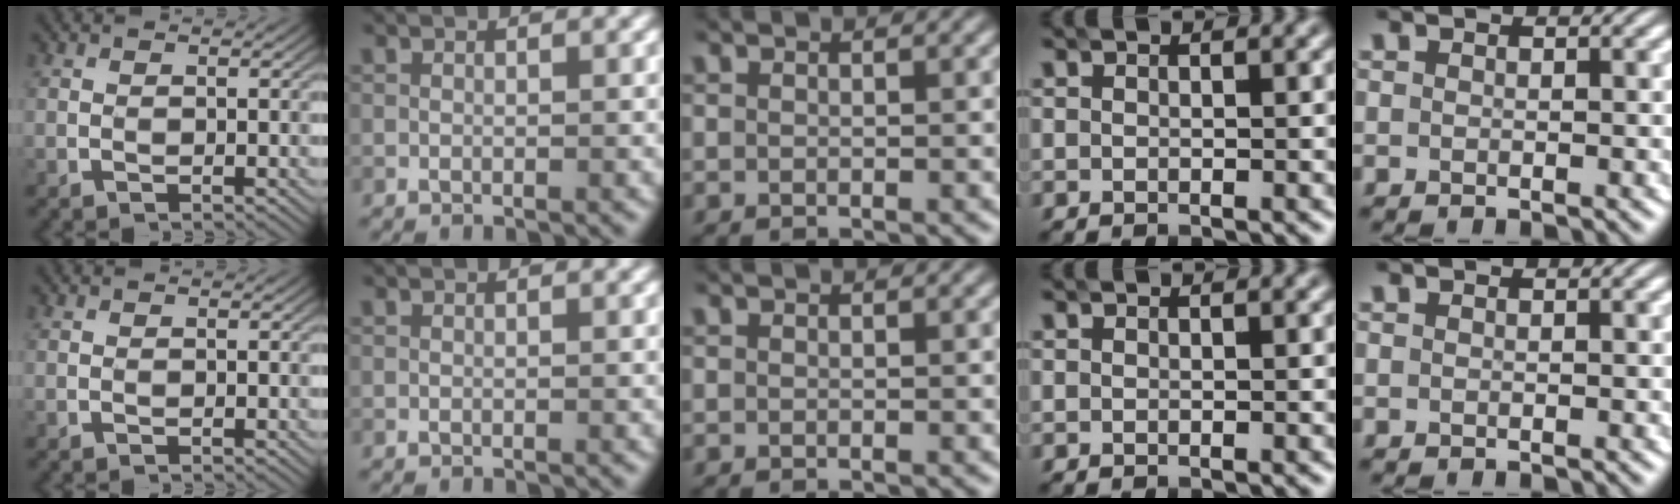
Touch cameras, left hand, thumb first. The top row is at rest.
{}